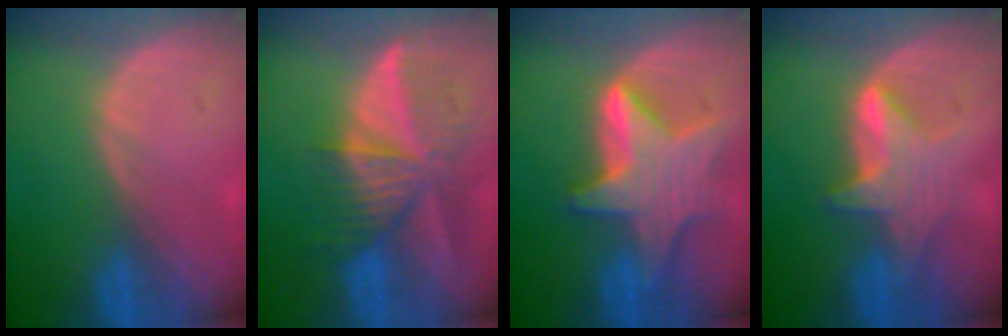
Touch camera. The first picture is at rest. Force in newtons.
{"total": 9.7, "press": 8.5, "slide": 4.7}
{"total": 9.5, "press": 9.5, "slide": 0.7}
{"total": 5.8, "press": 5.7, "slide": 0.9}